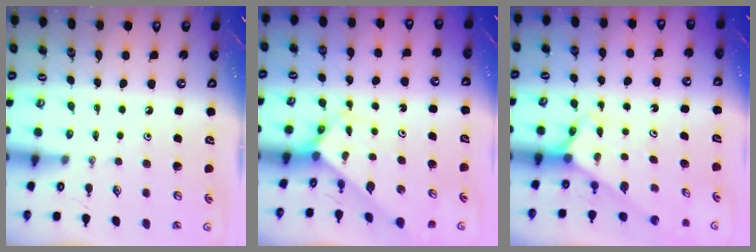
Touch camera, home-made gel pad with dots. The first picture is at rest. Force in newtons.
{"total": 2.8, "press": 2.8, "slide": 0.2}
{"total": 2.6, "press": 2.6, "slide": 0.2}